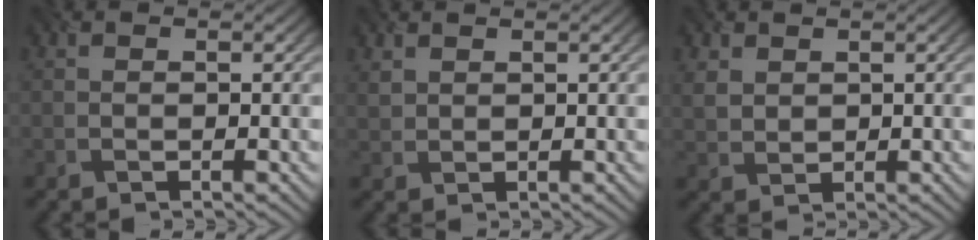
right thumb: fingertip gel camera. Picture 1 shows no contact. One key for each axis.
{"total": 1.4, "fx": 1.4, "fy": 0.3, "fz": -0.1, "tx": -0.009, "ty": -0.002, "tz": 0.029}
{"total": 2.3, "fx": 1.7, "fy": 1.4, "fz": 0.5, "tx": -0.026, "ty": -0.003, "tz": 0.033}